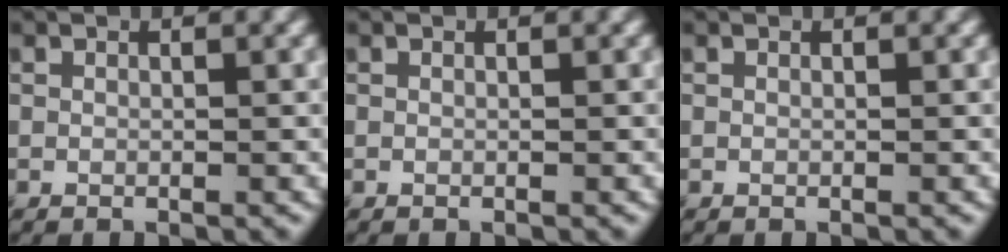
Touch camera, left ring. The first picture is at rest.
{"total": 0.0}
{"total": 0.0}